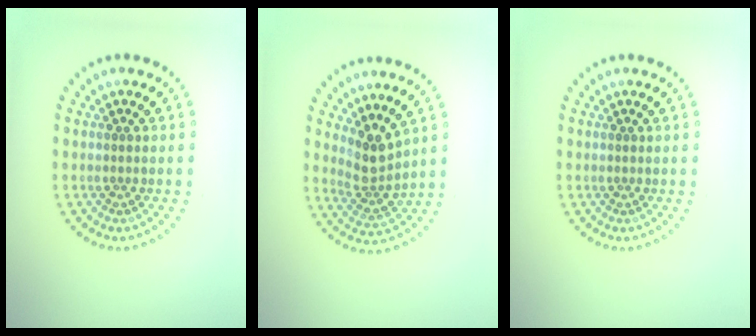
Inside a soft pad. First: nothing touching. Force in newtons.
{"total": 2.9, "press": 2.2, "slide": 1.9}
{"total": 0.0}